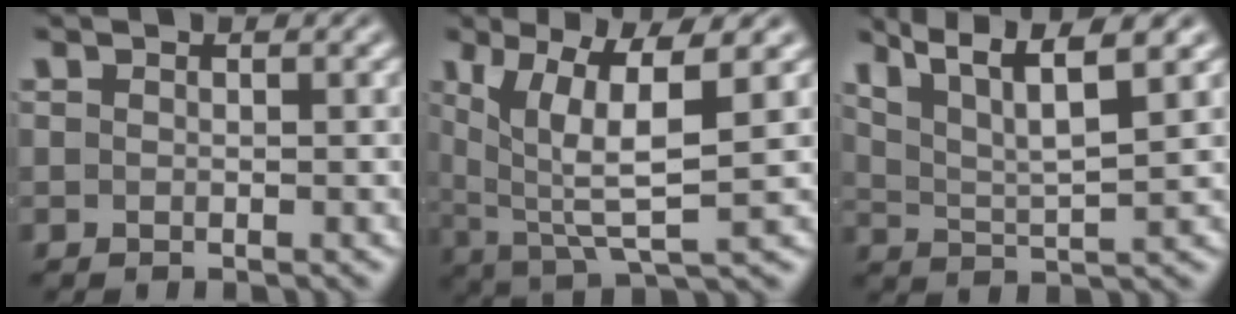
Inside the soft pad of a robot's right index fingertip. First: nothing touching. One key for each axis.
{"total": 9.3, "fx": 2.1, "fy": 4.8, "fz": 7.7, "tx": -0.140, "ty": -0.014, "tz": 0.045}
{"total": 6.6, "fx": 3.7, "fy": 2.9, "fz": 4.6, "tx": -0.083, "ty": -0.006, "tz": 0.063}